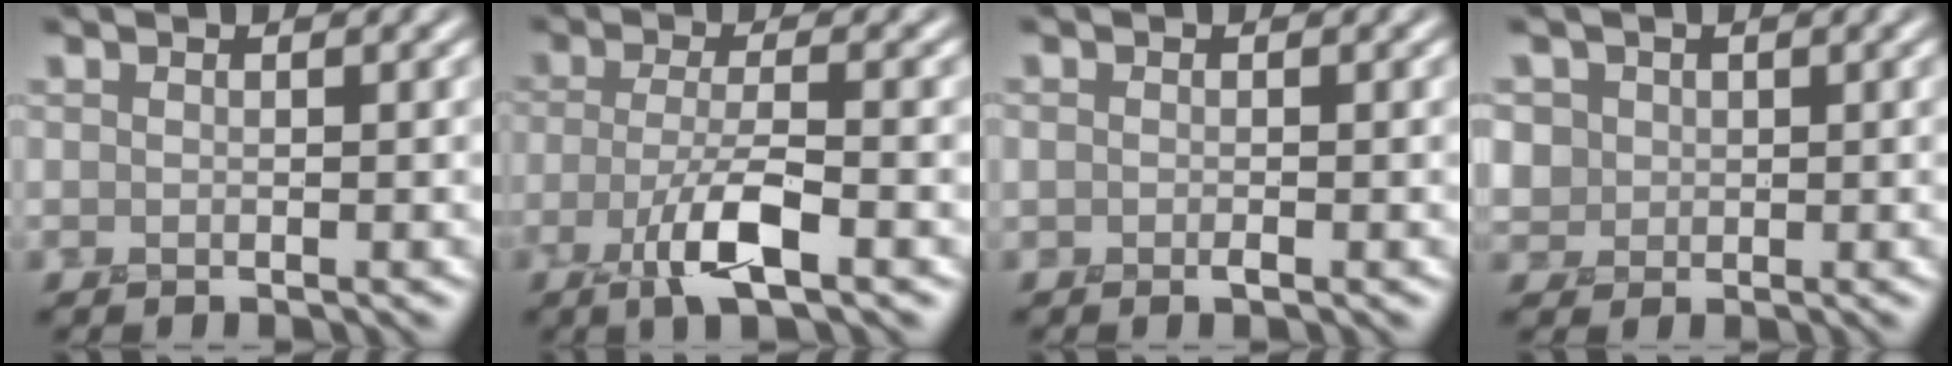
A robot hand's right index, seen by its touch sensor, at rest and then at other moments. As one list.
[{"total": 4.2, "force": [-2.0, 1.1, 3.6], "torque": [-0.076, 0.001, -0.042]}, {"total": 0.0}, {"total": 2.0, "force": [0.9, 1.8, -0.1], "torque": [-0.006, 0.009, 0.026]}]